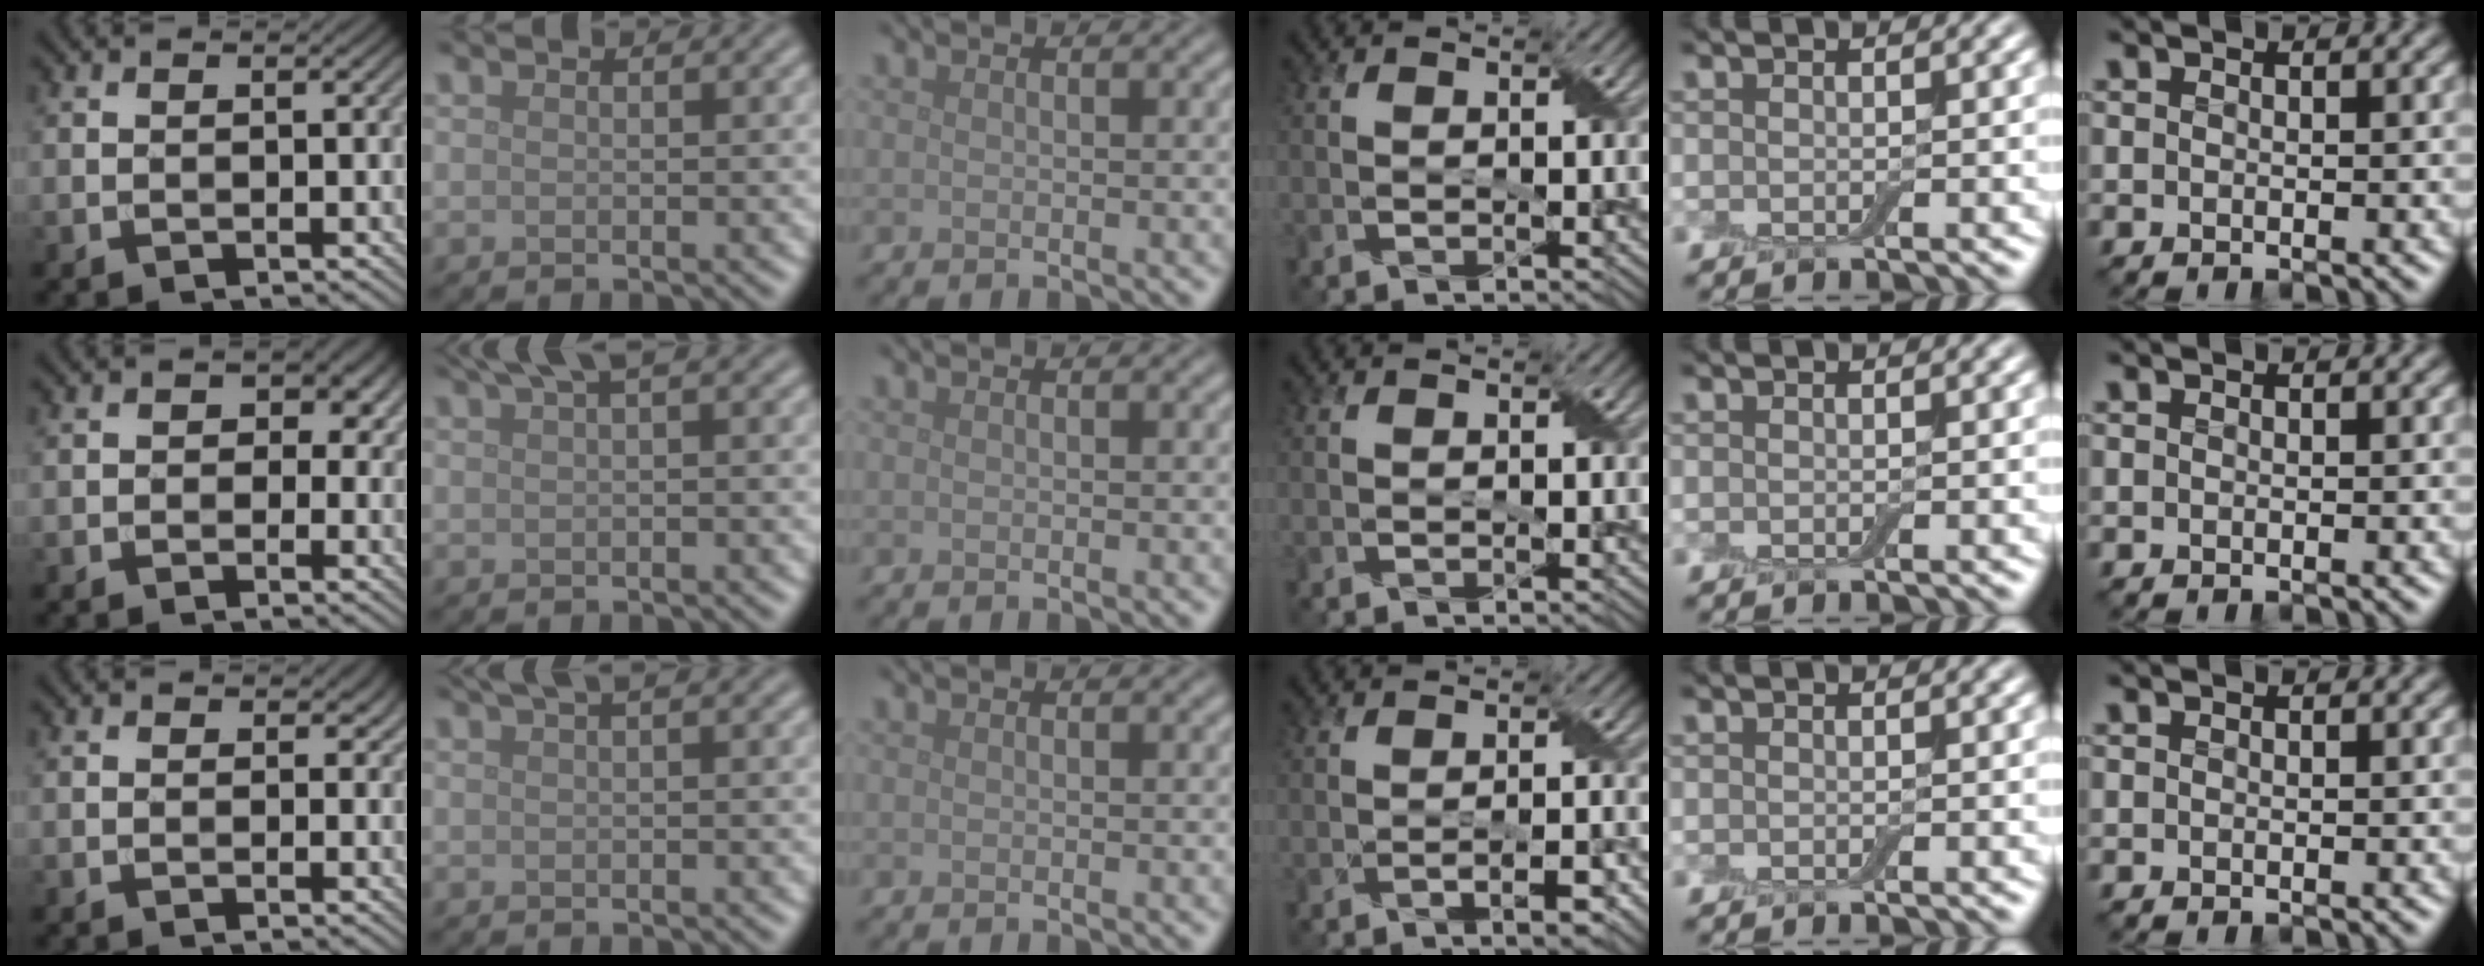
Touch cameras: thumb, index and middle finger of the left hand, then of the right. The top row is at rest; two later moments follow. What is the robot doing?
{"motion": "peel", "object": "small bumper sticker"}